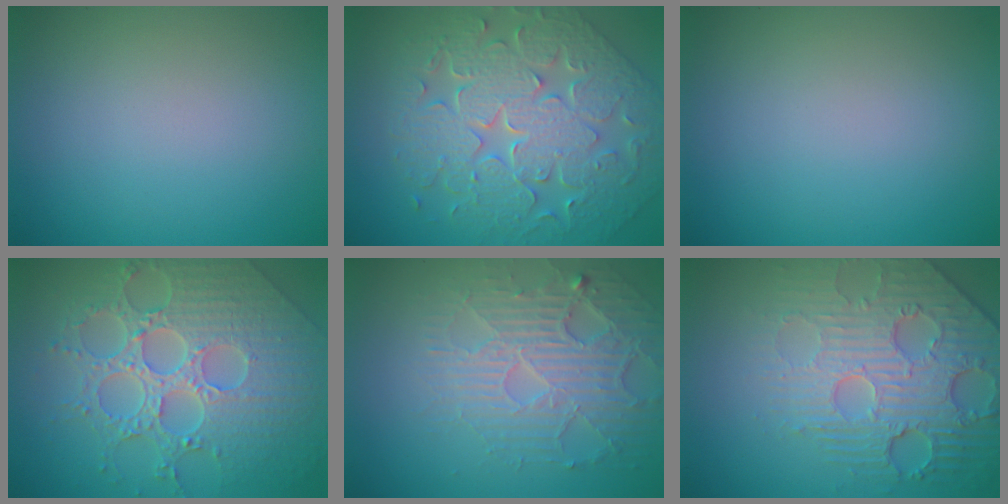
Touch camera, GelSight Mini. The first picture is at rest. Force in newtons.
{"total": 9.0, "press": 7.2, "slide": 5.3}
{"total": 0.0}
{"total": 8.7, "press": 6.3, "slide": 5.9}
{"total": 4.9, "press": 4.2, "slide": 2.5}
{"total": 5.7, "press": 5.0, "slide": 2.7}